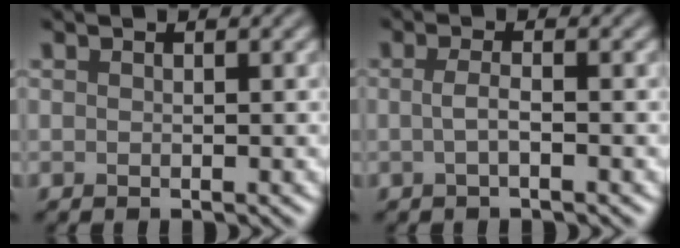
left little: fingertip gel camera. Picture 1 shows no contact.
{"total": 1.5, "force": [-0.7, 0.4, 1.3], "torque": [-0.021, -0.001, -0.015]}